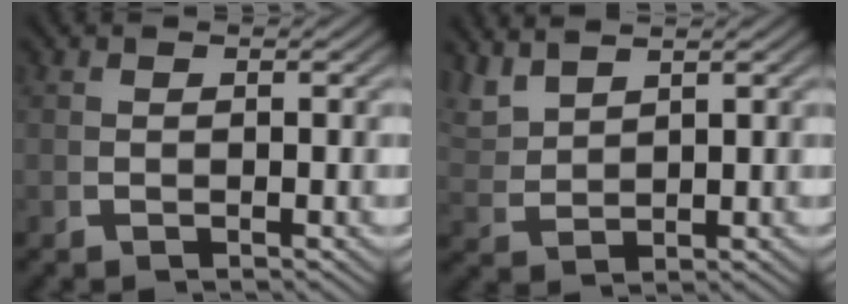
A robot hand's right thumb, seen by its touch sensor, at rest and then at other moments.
{"total": 3.2, "force": [2.7, 1.0, 1.4], "torque": [-0.035, 0.003, 0.065]}